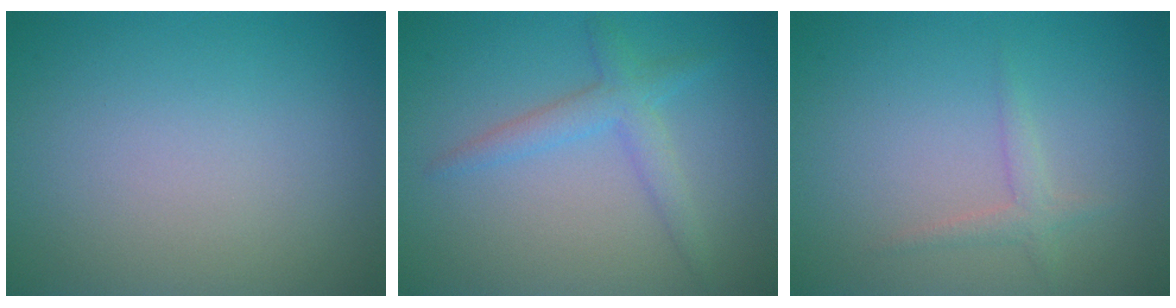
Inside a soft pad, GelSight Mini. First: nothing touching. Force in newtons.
{"total": 2.5, "press": 2.5, "slide": 0.1}
{"total": 1.4, "press": 1.4, "slide": 0.0}